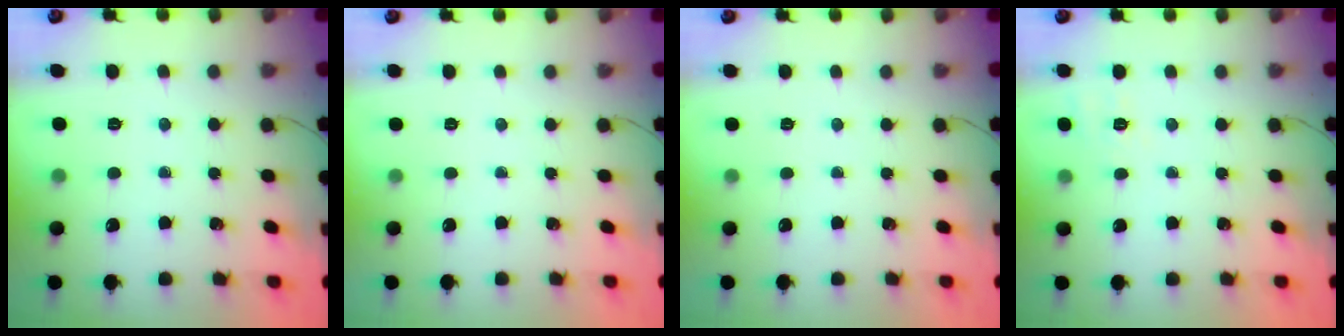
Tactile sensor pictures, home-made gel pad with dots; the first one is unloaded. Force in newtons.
{"total": 2.4, "press": 2.4, "slide": 0.5}
{"total": 2.4, "press": 2.3, "slide": 0.5}
{"total": 5.1, "press": 4.8, "slide": 1.8}